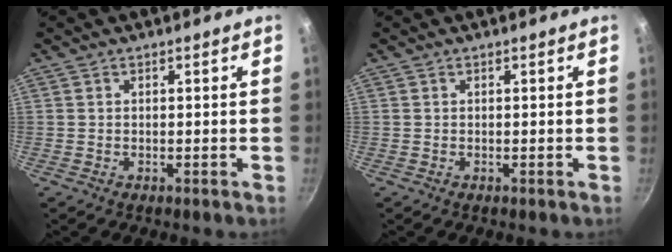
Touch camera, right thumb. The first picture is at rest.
{"total": 0.0}